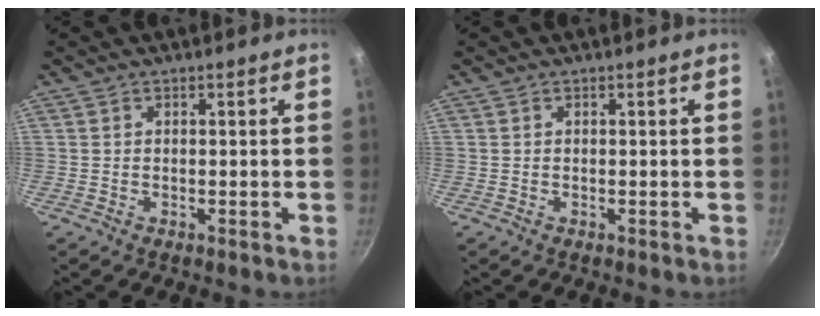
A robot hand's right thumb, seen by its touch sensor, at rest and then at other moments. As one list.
[{"total": 0.0}]